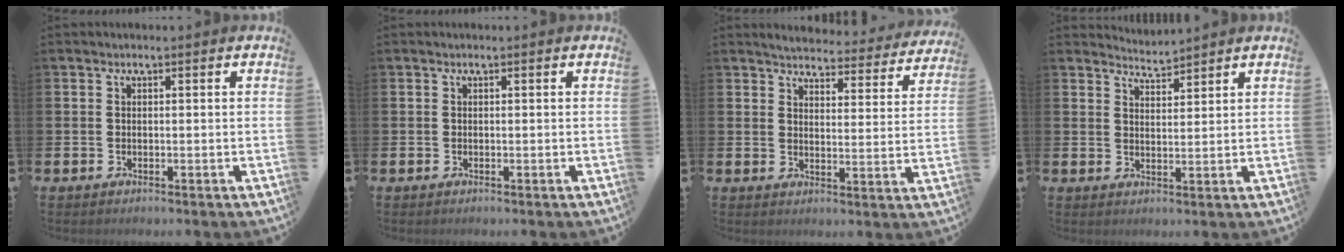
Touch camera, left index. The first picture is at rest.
{"total": 0.0}
{"total": 4.1, "force": [4.1, 0.6, 0.6], "torque": [-0.026, -0.034, 0.066]}
{"total": 3.3, "force": [3.3, -0.1, -0.4], "torque": [0.004, -0.024, 0.059]}